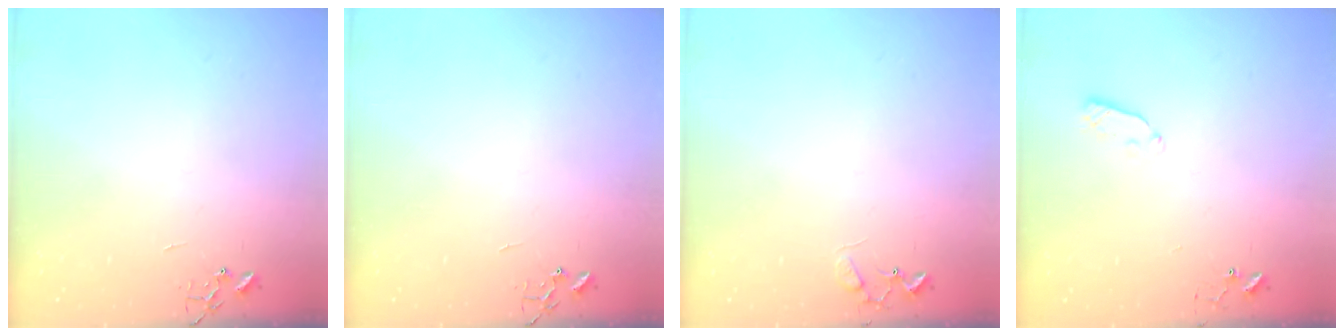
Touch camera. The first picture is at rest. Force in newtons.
{"total": 0.0}
{"total": 6.2, "press": 6.2, "slide": 0.4}
{"total": 4.5, "press": 4.5, "slide": 0.4}